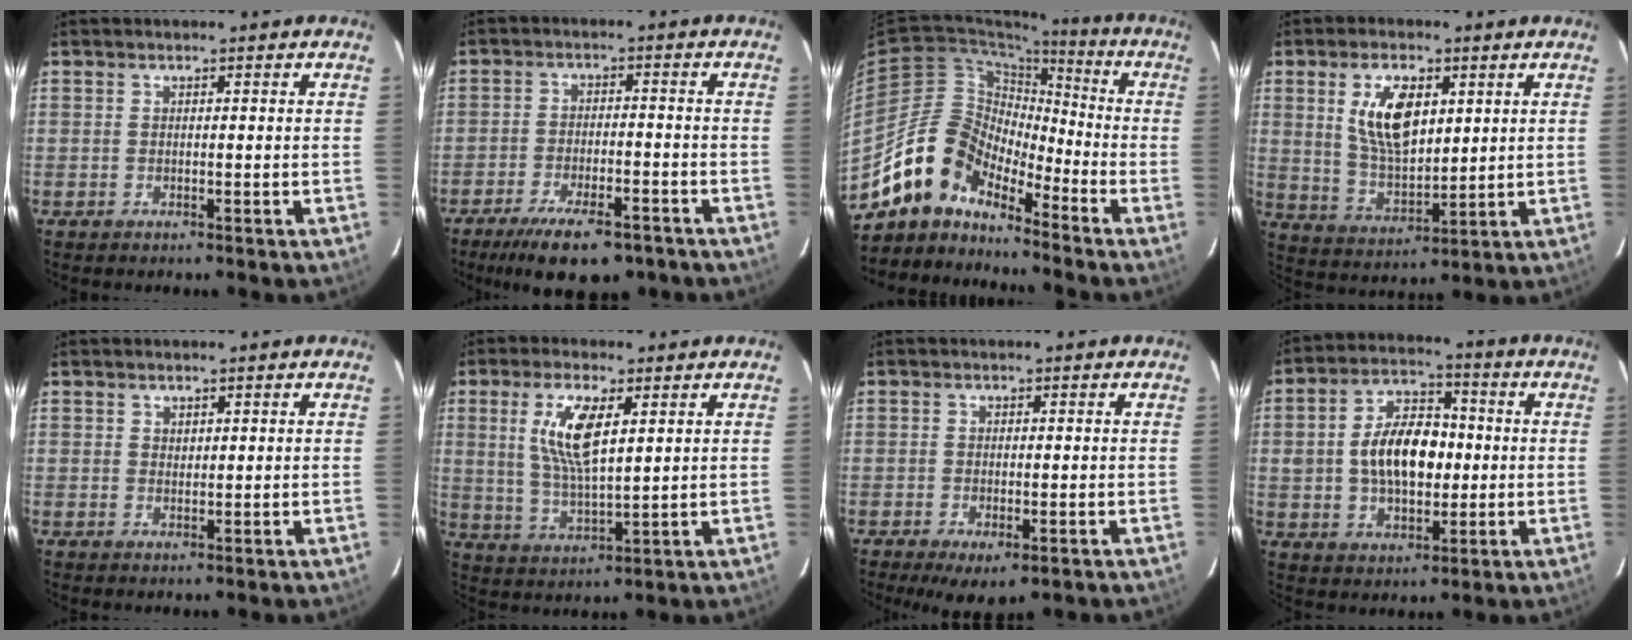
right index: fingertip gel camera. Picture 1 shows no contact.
{"total": 13.4, "force": [-9.6, 4.7, 8.1], "torque": [-0.166, -0.022, -0.146]}
{"total": 12.4, "force": [-10.5, 5.3, 3.8], "torque": [-0.068, 0.028, -0.206]}
{"total": 11.3, "force": [3.8, 5.6, 9.1], "torque": [-0.169, 0.004, 0.082]}
{"total": 1.1, "force": [0.8, 0.8, 0.2], "torque": [0.001, 0.003, 0.014]}
{"total": 9.9, "force": [3.2, 3.1, 8.8], "torque": [-0.171, 0.000, 0.069]}
{"total": 5.8, "force": [-3.1, 2.4, 4.3], "torque": [-0.085, -0.026, -0.044]}
{"total": 12.7, "force": [-0.1, 7.7, 10.2], "torque": [-0.186, 0.023, 0.004]}